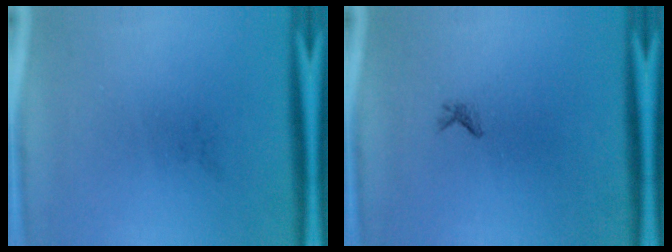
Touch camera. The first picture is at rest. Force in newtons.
{"total": 0.6}